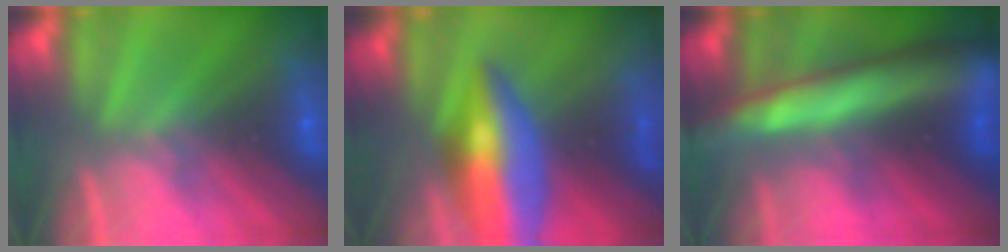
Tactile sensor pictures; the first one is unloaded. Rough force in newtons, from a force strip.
{"total": 8.1}
{"total": 6.3}